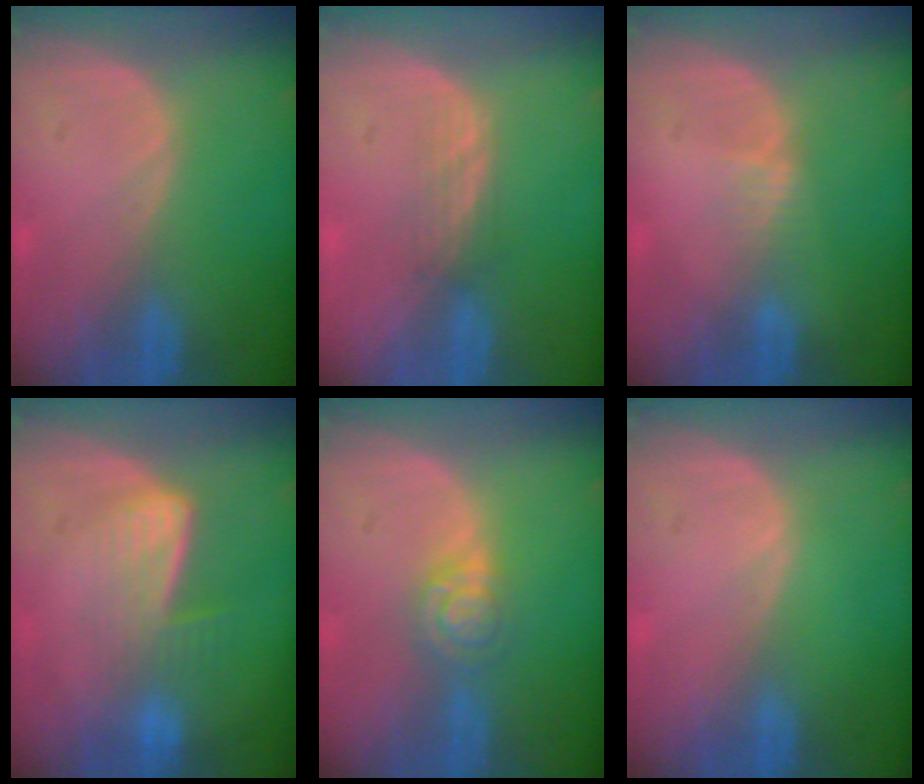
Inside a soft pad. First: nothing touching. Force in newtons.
{"total": 2.2, "press": 2.2, "slide": 0.4}
{"total": 1.3, "press": 1.3, "slide": 0.2}
{"total": 7.2, "press": 6.0, "slide": 4.0}
{"total": 4.7, "press": 3.9, "slide": 2.6}
{"total": 0.0}